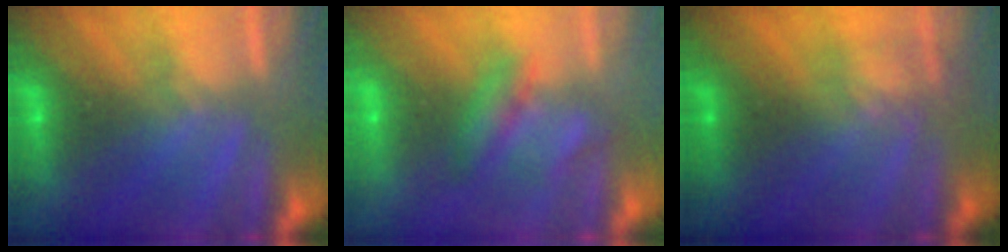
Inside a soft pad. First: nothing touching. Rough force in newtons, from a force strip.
{"total": 2.3}
{"total": 2.5}